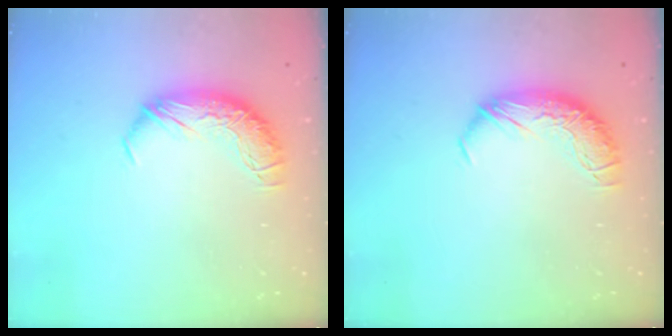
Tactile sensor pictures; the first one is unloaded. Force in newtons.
{"total": 0.0}